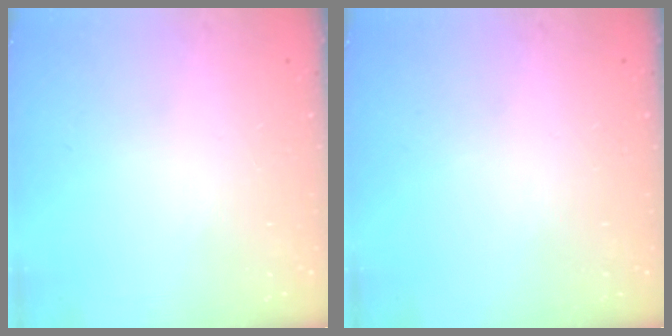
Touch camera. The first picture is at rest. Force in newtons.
{"total": 0.0}